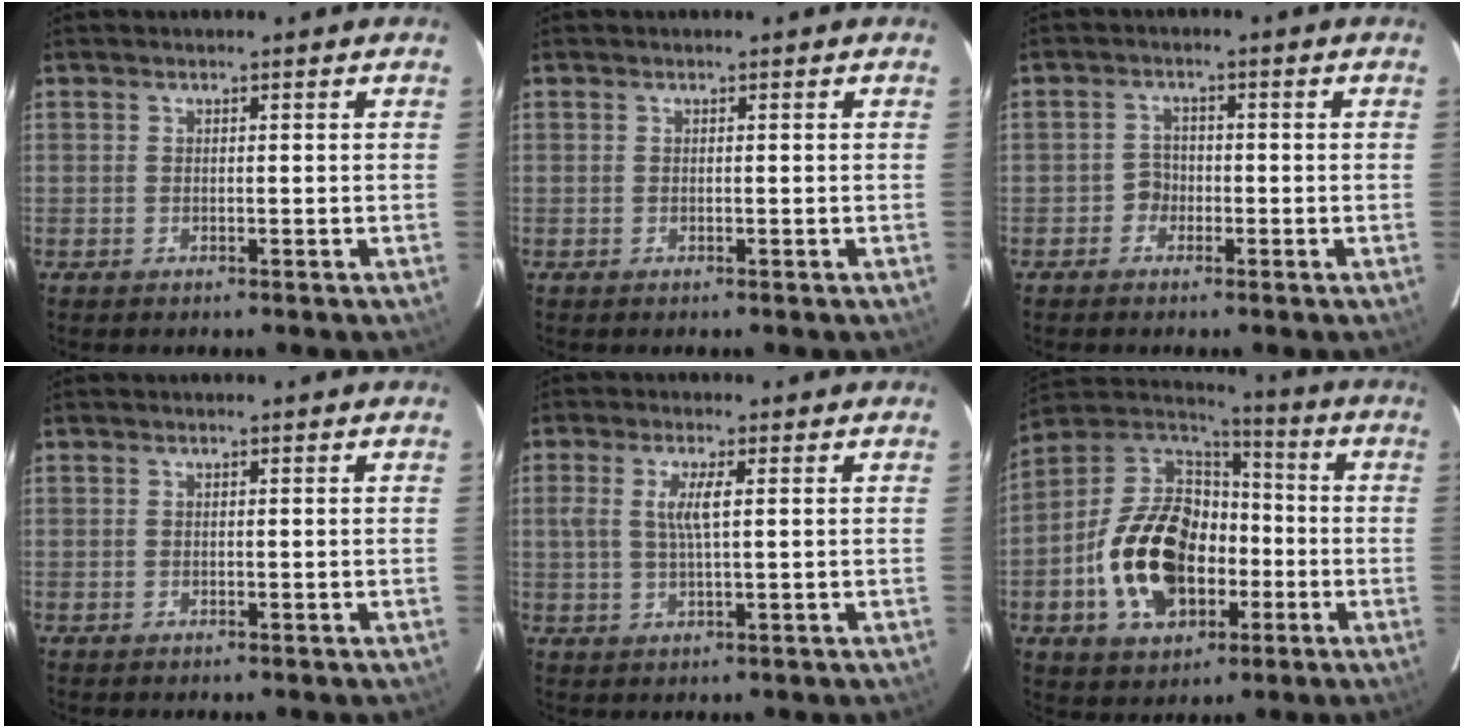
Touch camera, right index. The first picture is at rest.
{"total": 0.0}
{"total": 2.4, "force": [-1.4, 1.9, 0.1], "torque": [-0.001, 0.008, -0.027]}
{"total": 0.0}
{"total": 4.3, "force": [0.7, 0.7, 4.2], "torque": [-0.083, 0.000, 0.015]}
{"total": 20.9, "force": [-4.9, 13.9, 14.9], "torque": [-0.317, 0.024, -0.071]}